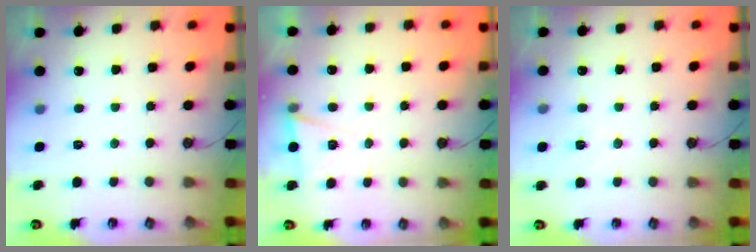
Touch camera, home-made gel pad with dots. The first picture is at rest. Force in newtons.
{"total": 5.5, "press": 3.3, "slide": 4.5}
{"total": 7.0, "press": 5.3, "slide": 4.6}